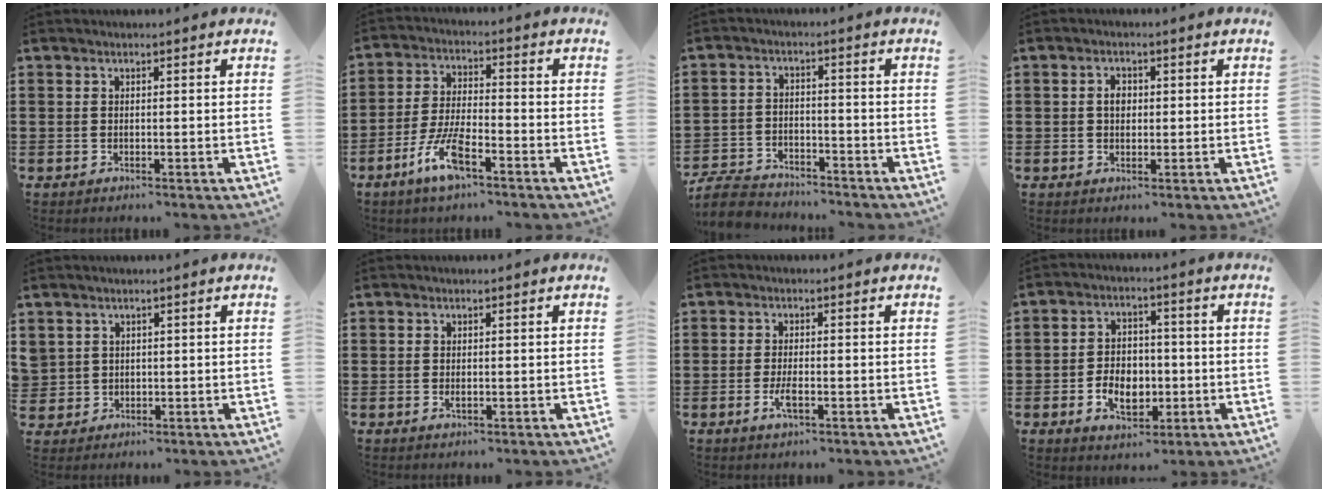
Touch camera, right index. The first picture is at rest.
{"total": 7.9, "force": [-4.6, 2.1, 6.1], "torque": [-0.142, -0.006, -0.089]}
{"total": 5.8, "force": [-5.5, 1.2, 1.2], "torque": [-0.043, 0.001, -0.114]}
{"total": 2.4, "force": [0.2, 1.6, 1.8], "torque": [-0.036, 0.008, 0.002]}
{"total": 2.0, "force": [1.0, 1.7, -0.1], "torque": [-0.007, 0.008, 0.019]}
{"total": 0.7, "force": [0.0, 0.2, 0.7], "torque": [-0.014, -0.002, 0.000]}
{"total": 2.7, "force": [-1.0, 0.7, 2.4], "torque": [-0.049, -0.003, -0.020]}
{"total": 6.2, "force": [-1.5, 4.5, 4.0], "torque": [-0.067, 0.002, -0.031]}